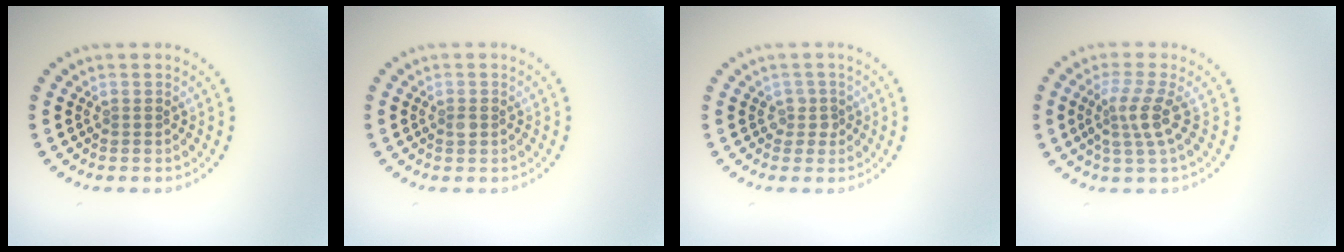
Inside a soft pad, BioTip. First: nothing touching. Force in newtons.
{"total": 0.7, "press": 0.7, "slide": 0.0}
{"total": 1.2, "press": 1.1, "slide": 0.6}
{"total": 2.9, "press": 2.2, "slide": 1.8}